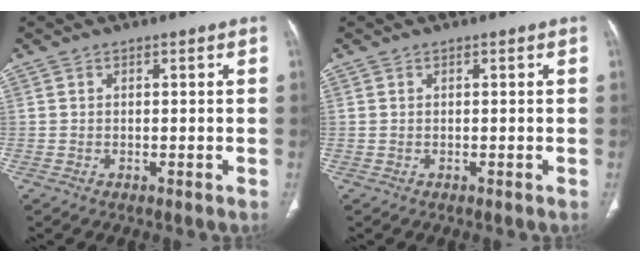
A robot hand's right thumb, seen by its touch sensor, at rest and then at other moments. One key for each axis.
{"total": 0.0}